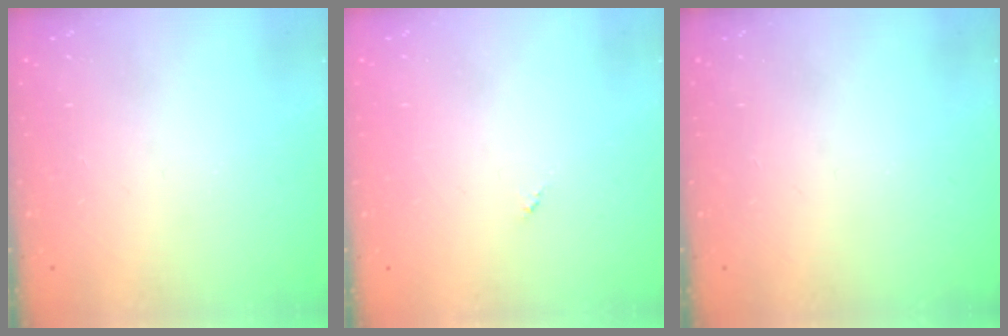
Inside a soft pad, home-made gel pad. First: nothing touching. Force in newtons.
{"total": 0.0}
{"total": 0.0}